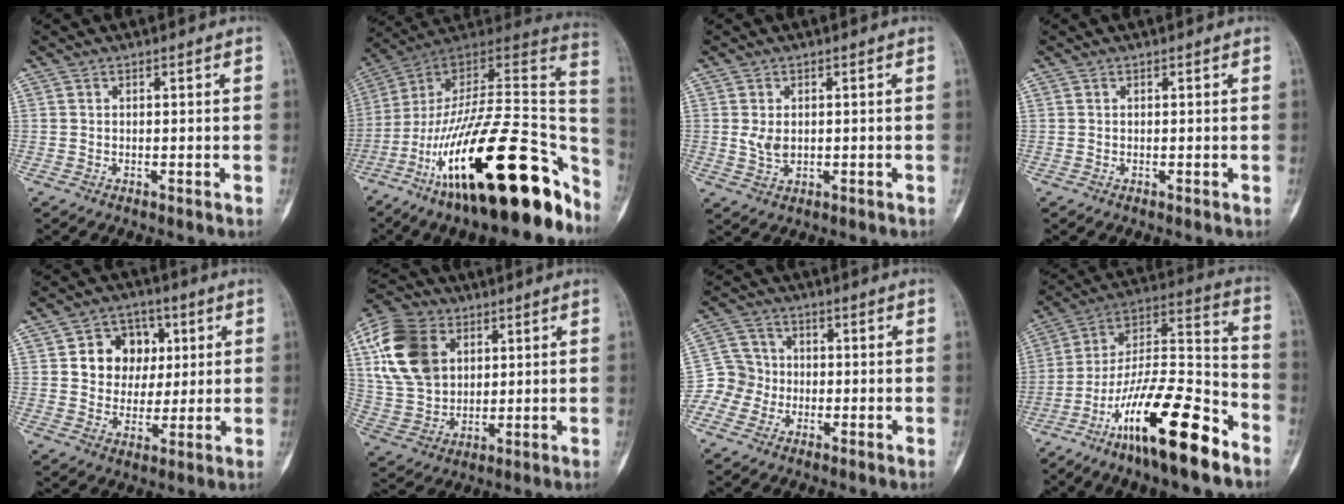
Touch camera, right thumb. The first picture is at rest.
{"total": 34.3, "force": [-17.3, 11.4, 27.4], "torque": [-0.356, 0.075, -0.279]}
{"total": 3.2, "force": [0.1, 2.1, 2.3], "torque": [-0.041, -0.006, 0.007]}
{"total": 0.0}
{"total": 10.7, "force": [2.6, 9.0, 5.1], "torque": [-0.026, -0.002, 0.043]}
{"total": 16.9, "force": [5.6, 12.4, 10.1], "torque": [-0.181, -0.006, 0.105]}
{"total": 7.6, "force": [-2.4, 7.1, 1.6], "torque": [-0.009, 0.023, -0.051]}
{"total": 23.0, "force": [-13.5, 5.8, 17.7], "torque": [-0.336, 0.072, -0.238]}